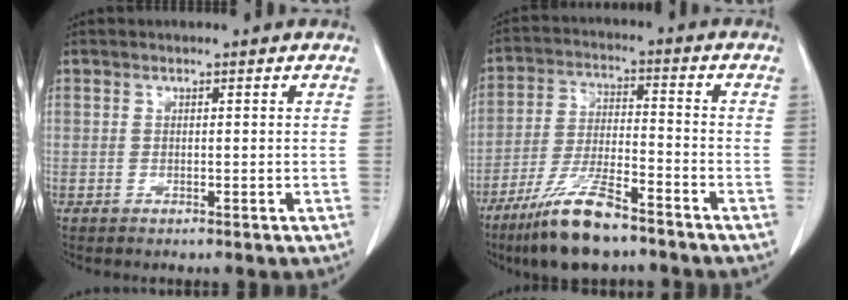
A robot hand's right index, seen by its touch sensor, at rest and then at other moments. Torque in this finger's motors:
{"motor_torque": [0.84, -0.79, 0.24, 0.11]}